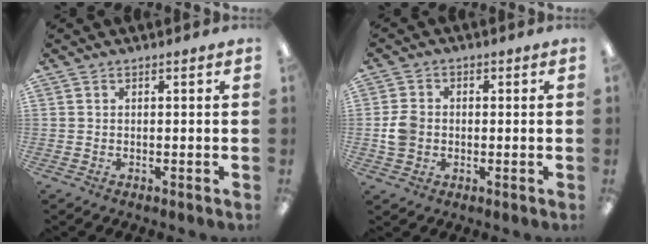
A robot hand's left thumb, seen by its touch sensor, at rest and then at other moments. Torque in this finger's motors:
{"motor_torque": [-0.41, 0.50, 0.25, -0.42, 0.00]}